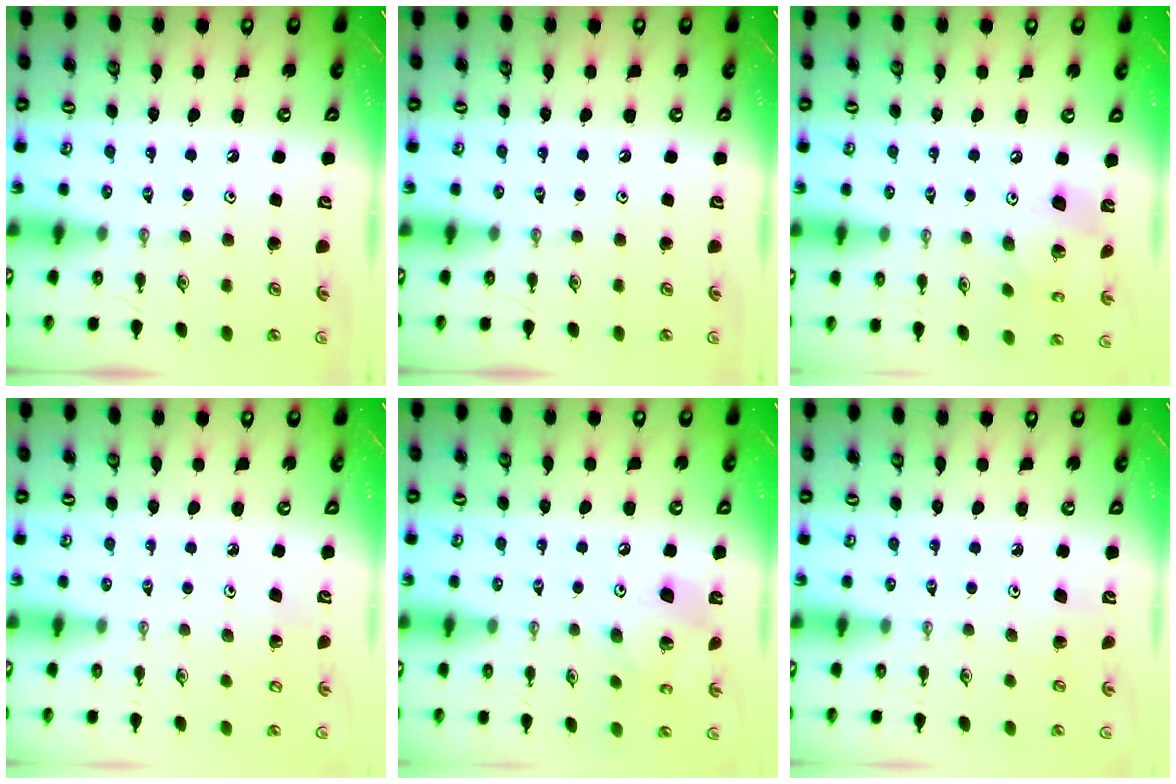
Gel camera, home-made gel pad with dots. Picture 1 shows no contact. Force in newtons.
{"total": 0.0}
{"total": 11.6, "press": 11.6, "slide": 1.0}
{"total": 2.5, "press": 2.4, "slide": 0.6}
{"total": 11.6, "press": 11.6, "slide": 1.0}
{"total": 3.8, "press": 3.8, "slide": 0.3}